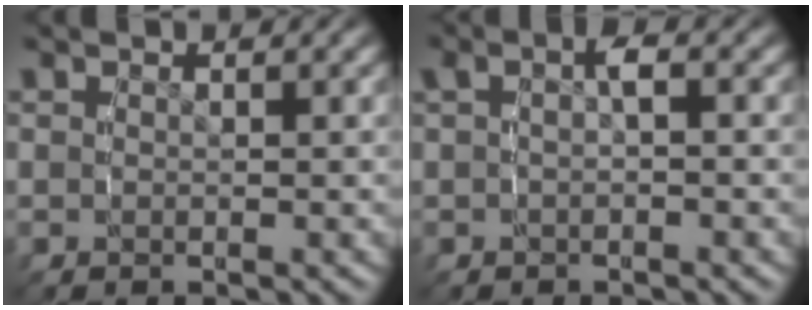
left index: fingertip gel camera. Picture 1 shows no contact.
{"total": 1.8, "force": [0.1, 0.9, 1.6], "torque": [-0.025, 0.002, 0.006]}